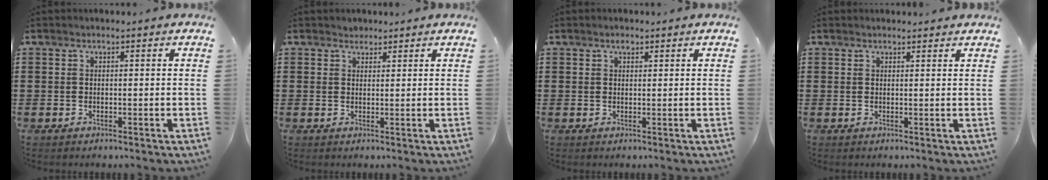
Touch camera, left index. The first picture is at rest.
{"total": 1.3, "force": [1.1, 0.6, -0.1], "torque": [0.000, 0.004, 0.022]}
{"total": 0.9, "force": [0.5, 0.5, 0.5], "torque": [-0.011, 0.002, 0.010]}
{"total": 1.0, "force": [0.9, 0.2, 0.1], "torque": [-0.005, 0.001, 0.018]}